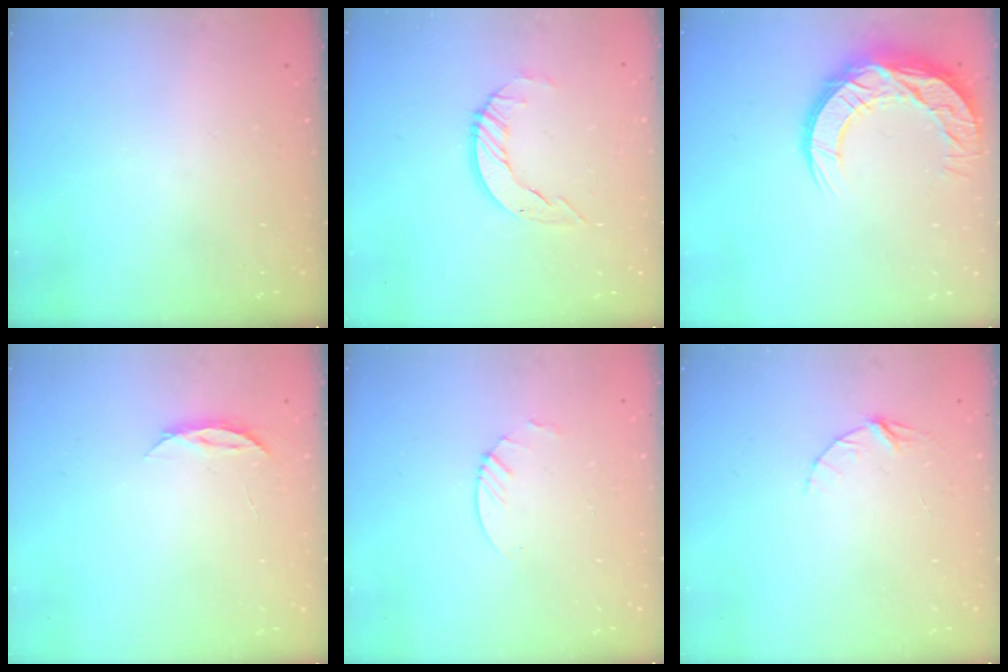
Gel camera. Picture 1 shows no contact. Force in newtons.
{"total": 4.5, "press": 4.5, "slide": 0.4}
{"total": 15.4, "press": 15.3, "slide": 1.0}
{"total": 3.7, "press": 3.6, "slide": 0.4}
{"total": 3.0, "press": 3.0, "slide": 0.3}
{"total": 3.9, "press": 3.9, "slide": 0.4}